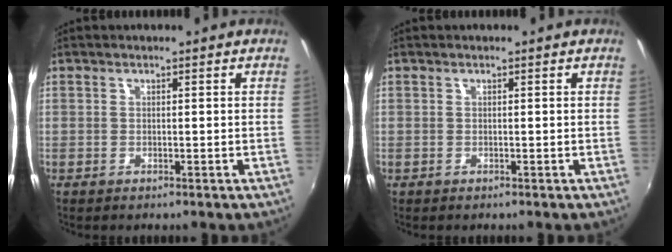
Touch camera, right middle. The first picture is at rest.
{"total": 0.0}